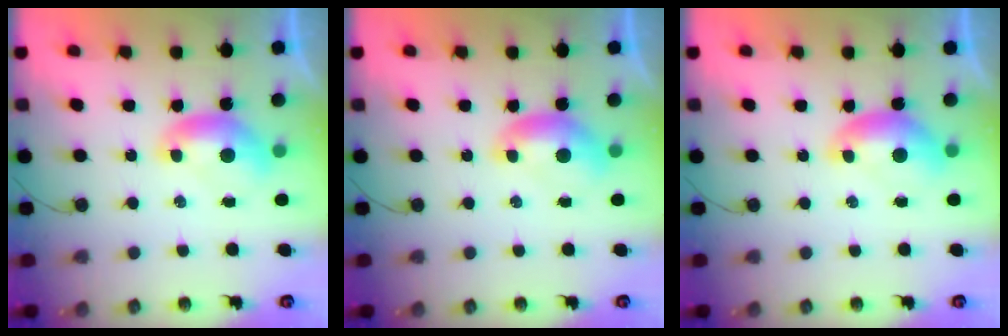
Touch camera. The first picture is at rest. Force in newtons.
{"total": 0.0}
{"total": 0.6, "press": 0.5, "slide": 0.3}